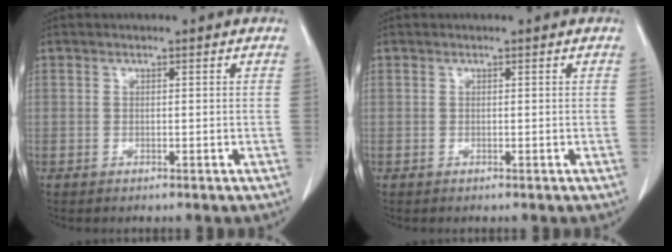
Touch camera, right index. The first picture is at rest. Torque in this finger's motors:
{"motor_torque": [0.00, 0.00, 0.00, 0.00]}